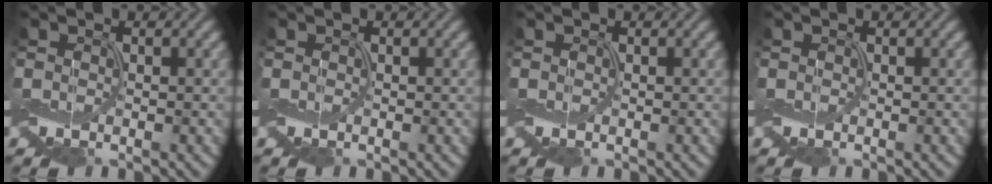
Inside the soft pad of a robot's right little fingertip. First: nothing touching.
{"total": 0.0}
{"total": 0.0}
{"total": 0.0}